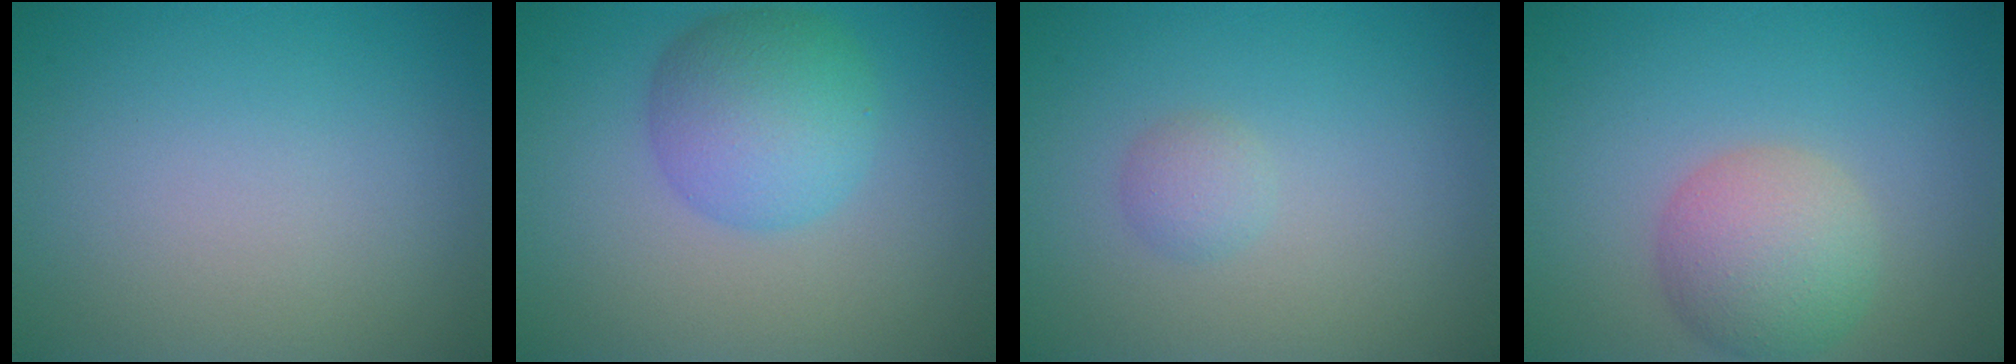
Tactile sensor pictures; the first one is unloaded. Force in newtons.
{"total": 5.3, "press": 5.3, "slide": 0.1}
{"total": 1.2, "press": 1.2, "slide": 0.0}
{"total": 4.8, "press": 4.8, "slide": 0.2}